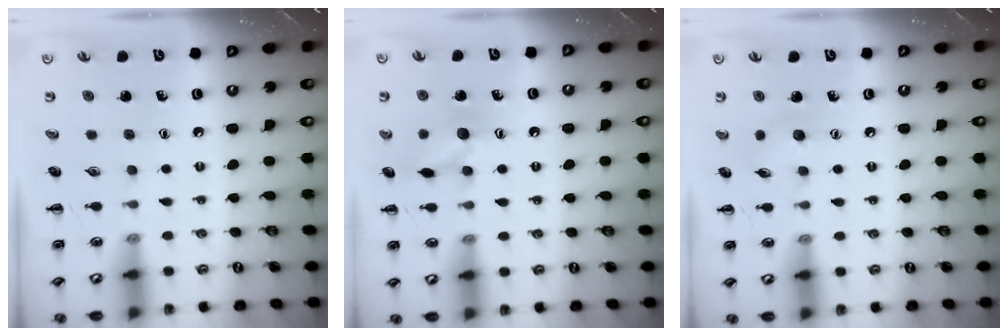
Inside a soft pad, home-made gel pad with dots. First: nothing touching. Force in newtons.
{"total": 9.1, "press": 9.1, "slide": 0.4}
{"total": 5.6, "press": 5.5, "slide": 1.2}